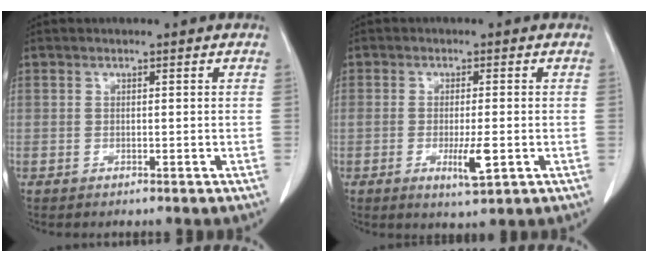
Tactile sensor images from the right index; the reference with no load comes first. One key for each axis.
{"total": 4.8, "fx": -1.4, "fy": 0.7, "fz": 4.5, "tx": -0.078, "ty": -0.009, "tz": -0.020}